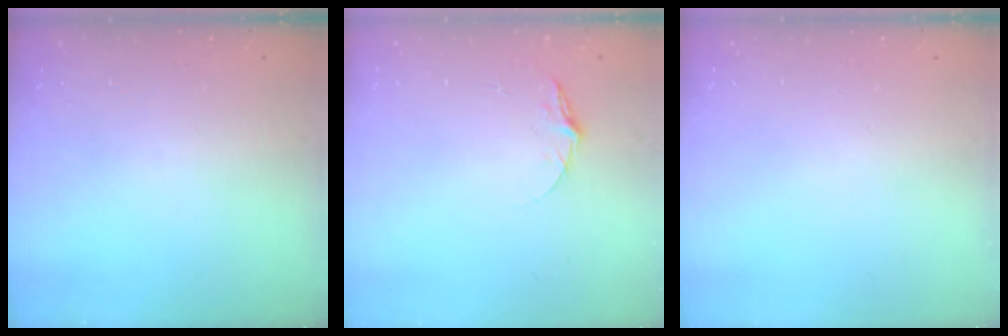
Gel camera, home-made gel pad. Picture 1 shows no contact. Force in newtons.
{"total": 5.8, "press": 5.8, "slide": 0.5}
{"total": 0.0}